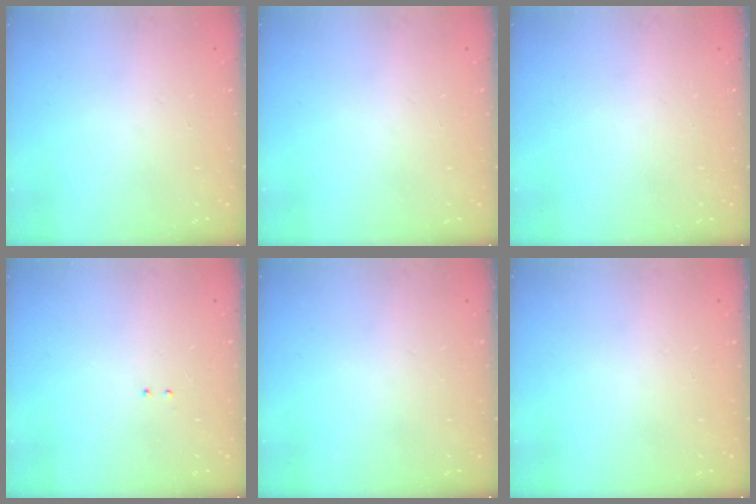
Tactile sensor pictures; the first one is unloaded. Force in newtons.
{"total": 0.0}
{"total": 0.0}
{"total": 2.1, "press": 2.0, "slide": 0.6}
{"total": 0.0}
{"total": 0.0}